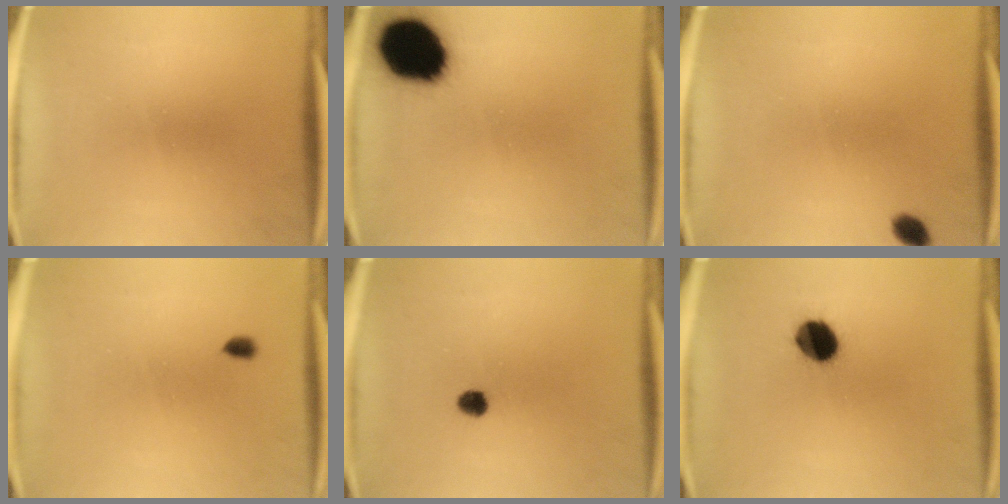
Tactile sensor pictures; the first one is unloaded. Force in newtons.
{"total": 18.7}
{"total": 2.3}
{"total": 1.2}
{"total": 2.5}
{"total": 8.7}